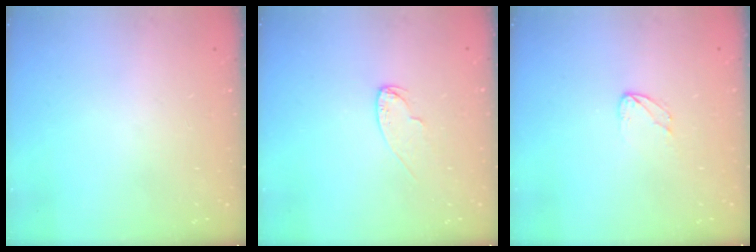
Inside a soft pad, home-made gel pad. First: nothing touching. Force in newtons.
{"total": 4.2, "press": 4.1, "slide": 0.4}
{"total": 3.8, "press": 3.8, "slide": 0.3}